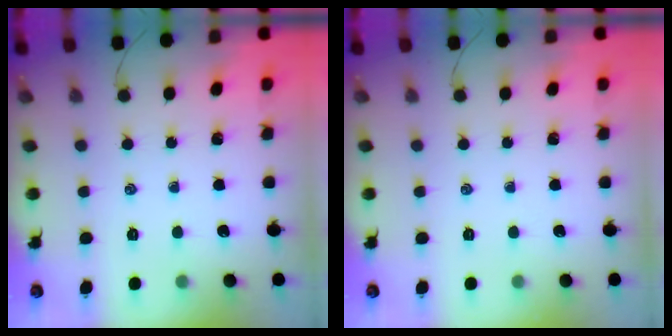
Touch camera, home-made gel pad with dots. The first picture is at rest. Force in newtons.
{"total": 0.0}